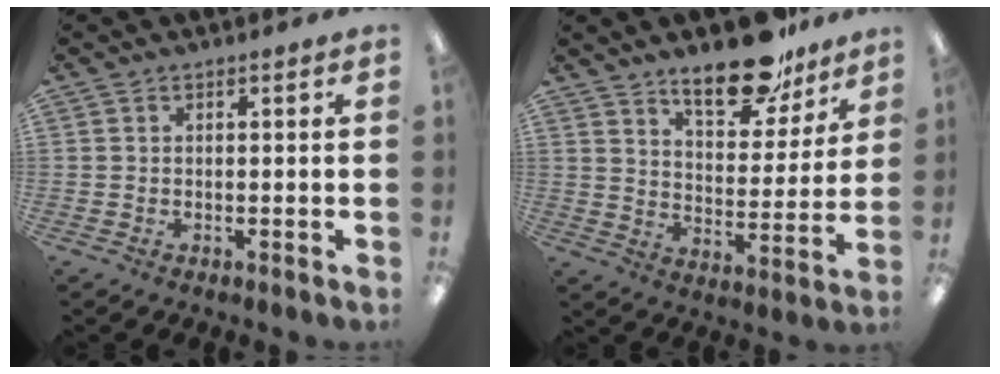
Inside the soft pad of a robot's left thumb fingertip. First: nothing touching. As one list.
[{"total": 15.5, "force": [11.9, 6.1, 7.9], "torque": [-0.101, -0.074, 0.203]}]